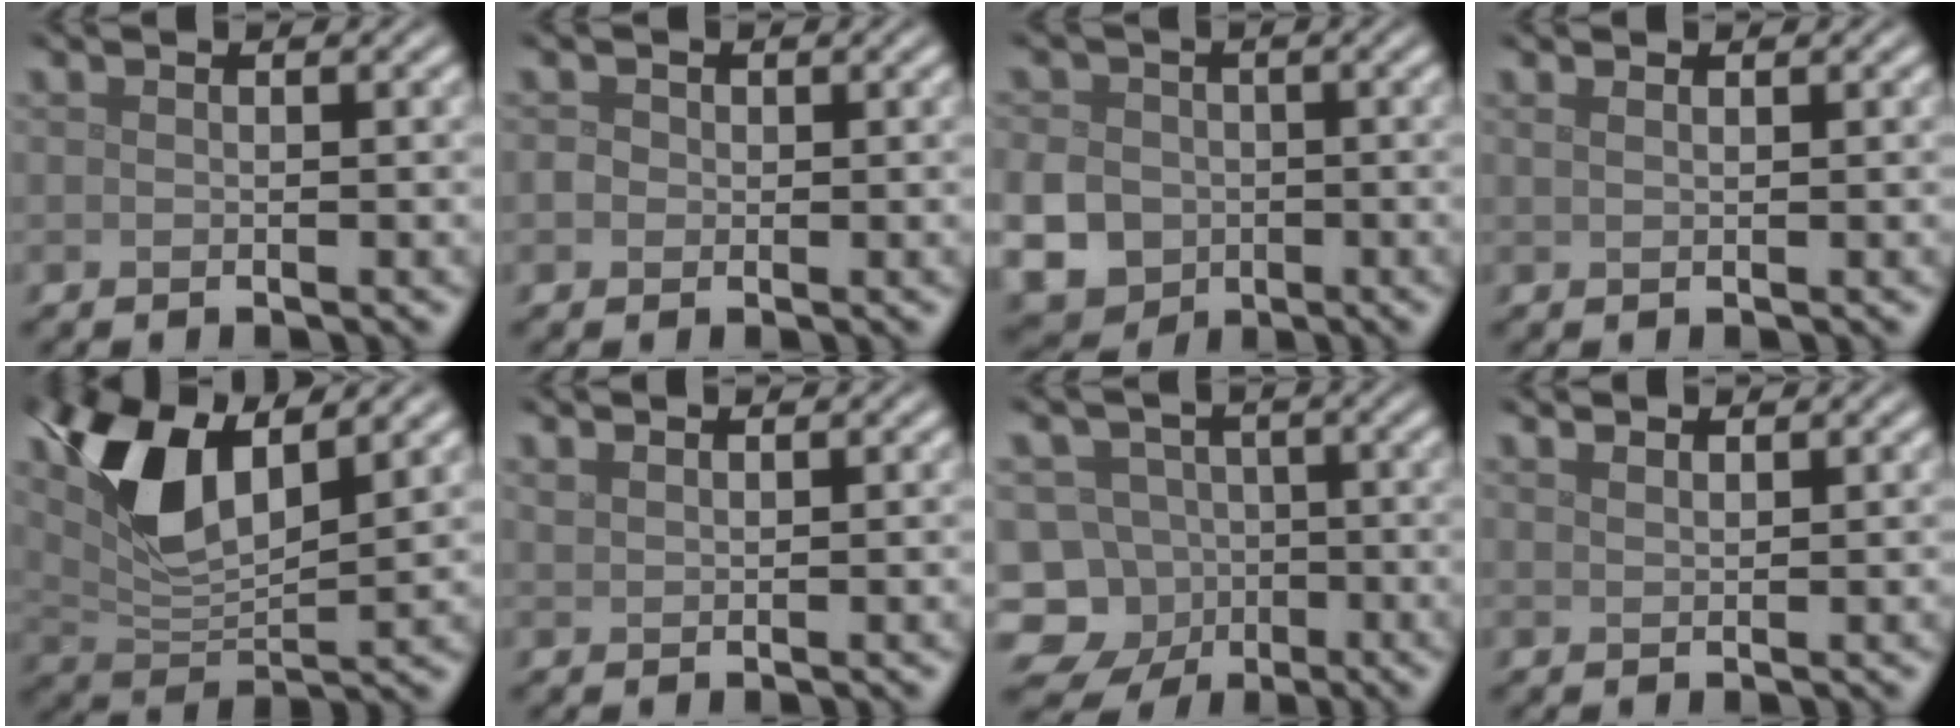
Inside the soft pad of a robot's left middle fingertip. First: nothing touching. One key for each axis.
{"total": 1.0, "fx": 0.0, "fy": 0.9, "fz": 0.3, "tx": -0.005, "ty": 0.000, "tz": -0.004}
{"total": 8.7, "fx": -2.2, "fy": 7.8, "fz": 3.3, "tx": -0.086, "ty": -0.019, "tz": -0.069}
{"total": 0.8, "fx": 0.7, "fy": 0.2, "fz": 0.4, "tx": -0.007, "ty": 0.001, "tz": 0.010}
{"total": 8.0, "fx": 3.7, "fy": 3.5, "fz": 6.2, "tx": -0.129, "ty": 0.000, "tz": 0.069}
{"total": 1.0, "fx": 1.0, "fy": 0.1, "fz": 0.2, "tx": -0.006, "ty": 0.001, "tz": 0.021}
{"total": 9.6, "fx": -5.2, "fy": 7.8, "fz": 2.1, "tx": -0.022, "ty": -0.016, "tz": -0.097}
{"total": 1.5, "fx": 1.4, "fy": 0.3, "fz": 0.5, "tx": -0.003, "ty": -0.001, "tz": 0.018}